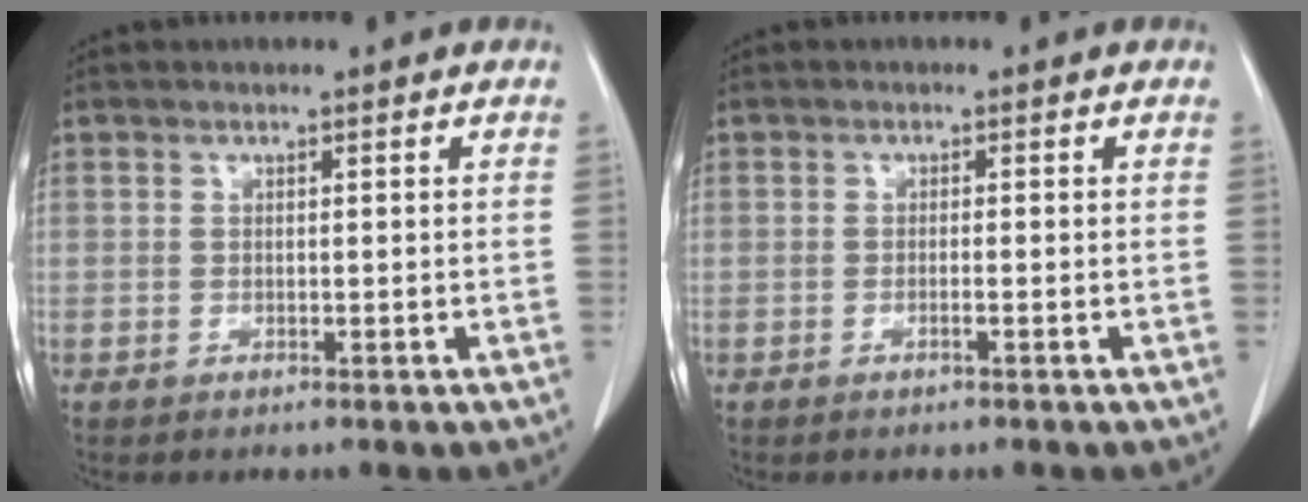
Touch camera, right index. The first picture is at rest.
{"total": 0.8, "force": [-0.5, -0.2, 0.7], "torque": [-0.013, 0.001, -0.007]}